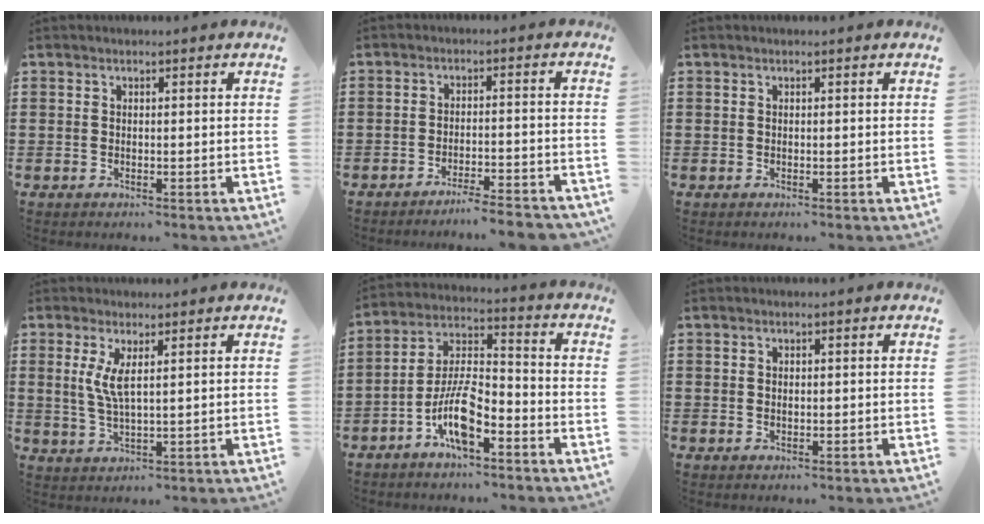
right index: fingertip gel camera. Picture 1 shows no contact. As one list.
[{"total": 3.8, "force": [-3.6, -0.6, 1.1], "torque": [-0.020, -0.008, -0.073]}, {"total": 0.0}, {"total": 4.4, "force": [1.4, 1.0, 4.0], "torque": [-0.085, -0.001, 0.024]}, {"total": 9.2, "force": [-4.9, 3.2, 7.1], "torque": [-0.161, 0.002, -0.096]}, {"total": 0.7, "force": [0.2, 0.5, 0.4], "torque": [-0.010, 0.003, 0.003]}]